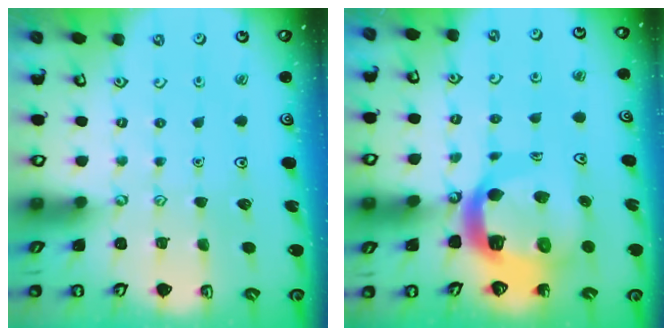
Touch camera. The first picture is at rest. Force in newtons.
{"total": 14.8, "press": 14.6, "slide": 1.8}